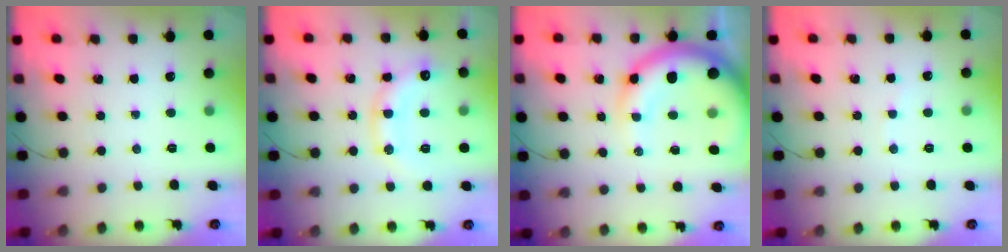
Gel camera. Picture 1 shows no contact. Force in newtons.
{"total": 13.3, "press": 13.3, "slide": 0.9}
{"total": 14.0, "press": 13.6, "slide": 3.6}
{"total": 2.9, "press": 2.9, "slide": 0.7}